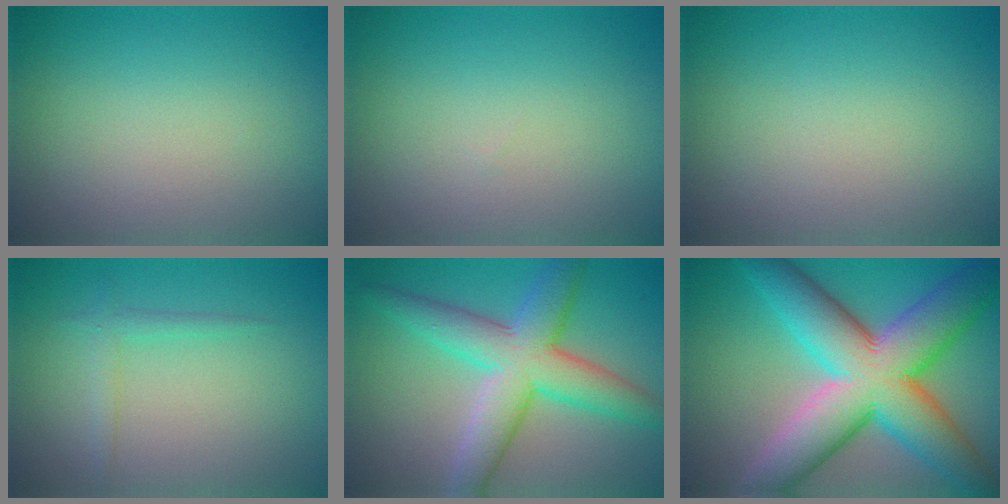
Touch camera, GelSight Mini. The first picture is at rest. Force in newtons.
{"total": 0.0}
{"total": 0.0}
{"total": 1.4, "press": 1.4, "slide": 0.0}
{"total": 7.7, "press": 7.7, "slide": 0.3}
{"total": 14.0, "press": 14.0, "slide": 0.7}